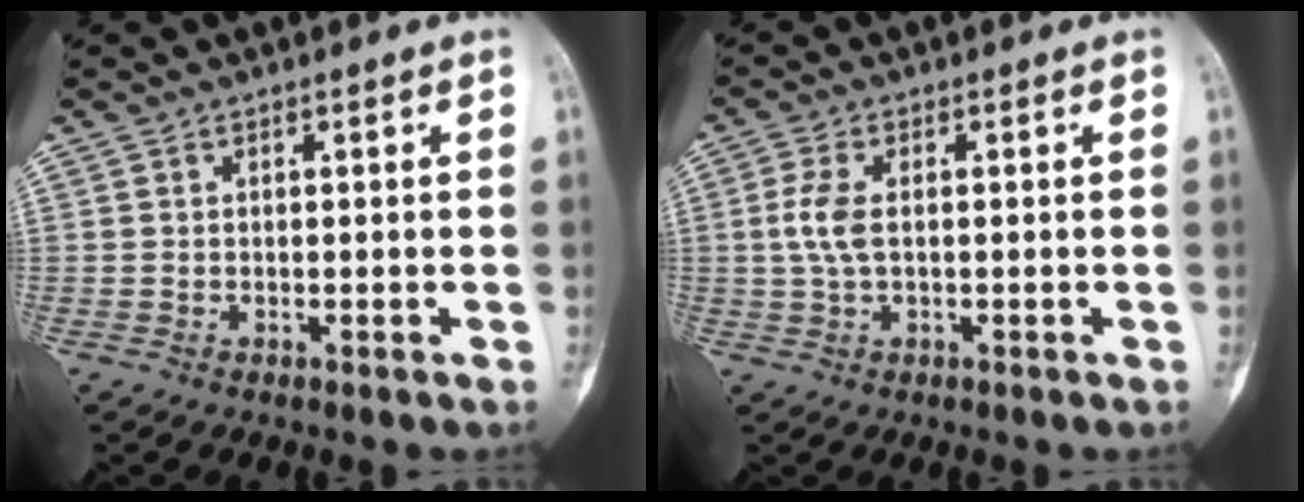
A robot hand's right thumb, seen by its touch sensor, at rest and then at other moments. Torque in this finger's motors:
{"motor_torque": [0.92, -0.62, 0.20, -0.98, 0.08]}